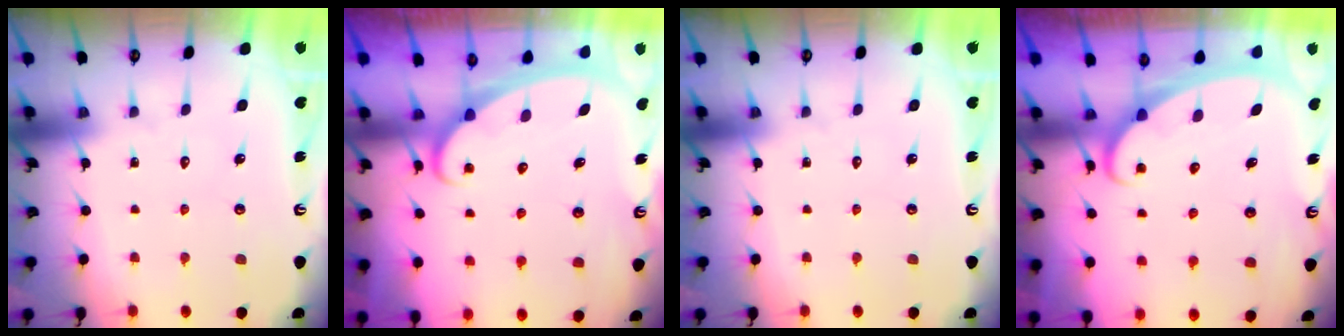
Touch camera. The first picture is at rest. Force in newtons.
{"total": 2.5, "press": 2.5, "slide": 0.3}
{"total": 0.0}
{"total": 2.3, "press": 2.3, "slide": 0.4}